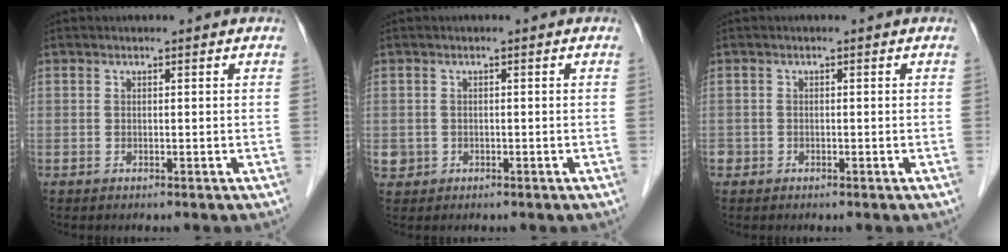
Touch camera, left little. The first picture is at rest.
{"total": 1.5, "force": [-0.3, 1.4, 0.2], "torque": [-0.002, 0.005, -0.001]}
{"total": 0.9, "force": [-0.5, 0.8, 0.0], "torque": [-0.003, 0.004, -0.010]}